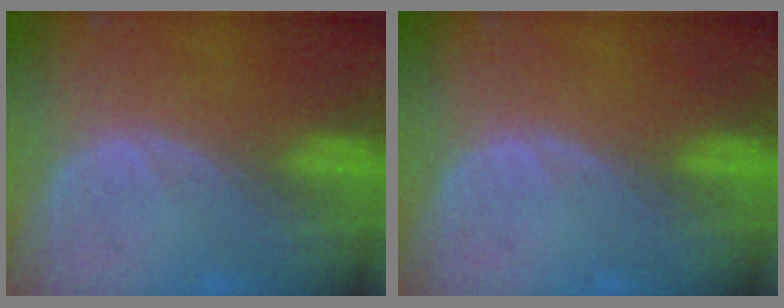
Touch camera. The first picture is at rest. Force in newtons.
{"total": 0.0}